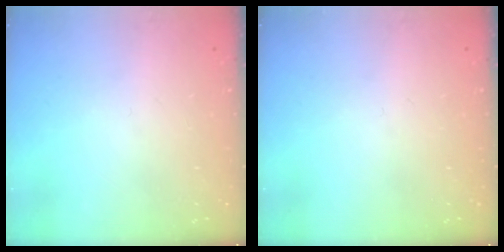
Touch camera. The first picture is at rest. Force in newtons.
{"total": 0.0}